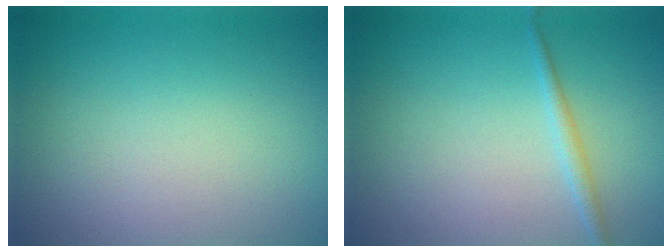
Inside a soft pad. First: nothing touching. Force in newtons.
{"total": 1.3, "press": 1.3, "slide": 0.0}